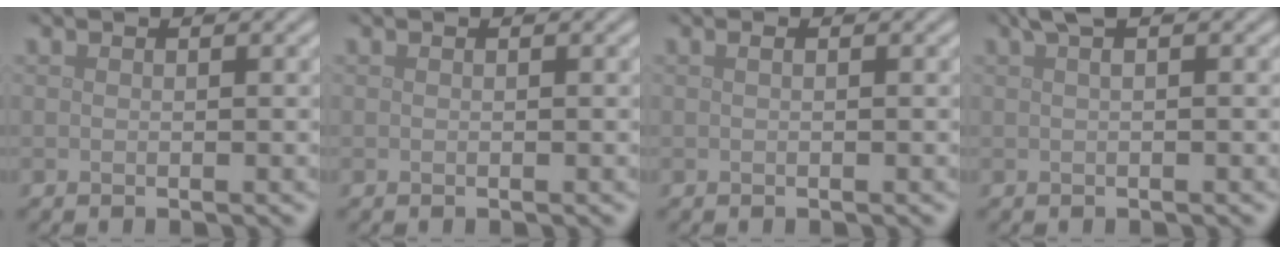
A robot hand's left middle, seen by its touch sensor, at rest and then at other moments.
{"total": 0.0}
{"total": 0.6, "force": [0.1, 0.2, 0.5], "torque": [-0.010, 0.005, 0.002]}
{"total": 1.7, "force": [0.8, 0.4, 1.5], "torque": [-0.024, 0.007, 0.011]}